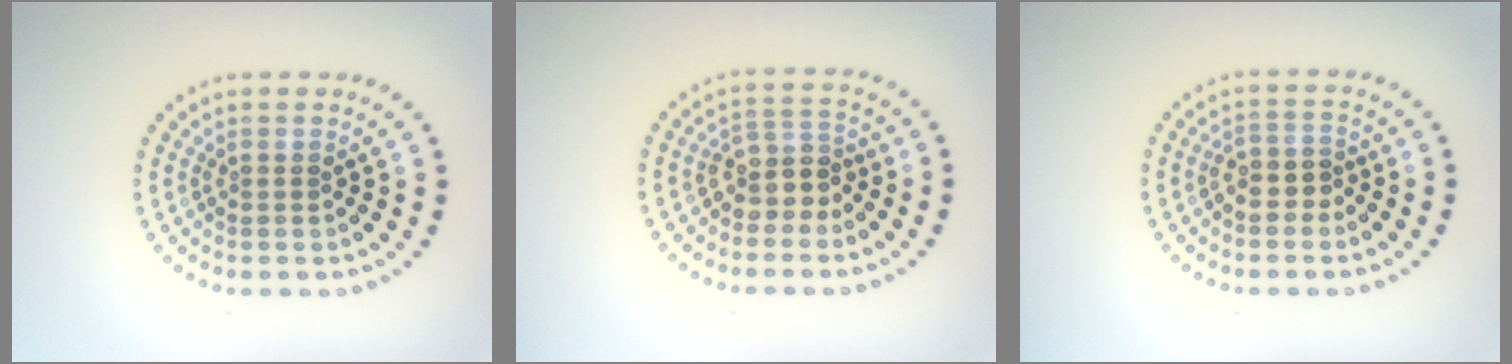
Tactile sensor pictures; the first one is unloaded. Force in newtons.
{"total": 3.0, "press": 2.4, "slide": 1.8}
{"total": 2.3, "press": 2.1, "slide": 0.9}